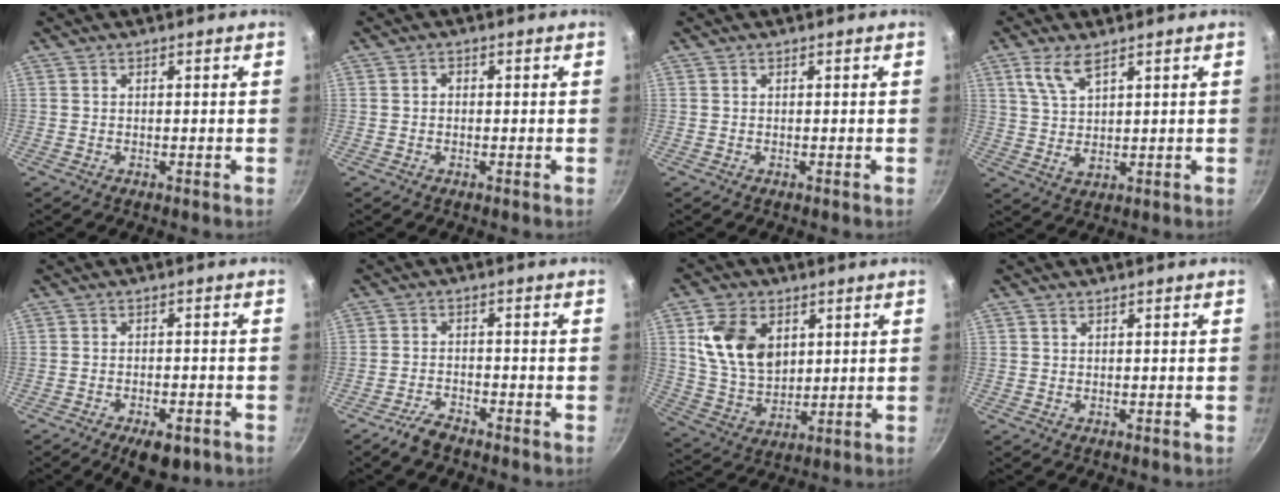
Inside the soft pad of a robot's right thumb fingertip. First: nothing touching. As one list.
[{"total": 1.1, "force": [-0.1, 1.0, 0.6], "torque": [-0.010, 0.006, -0.004]}, {"total": 0.0}, {"total": 6.5, "force": [3.7, 2.7, 4.7], "torque": [-0.086, -0.019, 0.079]}, {"total": 6.7, "force": [-3.8, 3.1, 4.6], "torque": [-0.056, 0.021, -0.048]}, {"total": 3.9, "force": [-3.3, 1.2, 1.7], "torque": [-0.033, 0.025, -0.065]}, {"total": 13.5, "force": [4.0, 9.6, 8.7], "torque": [-0.135, -0.020, 0.083]}, {"total": 0.7, "force": [0.4, 0.4, 0.4], "torque": [-0.004, 0.001, 0.006]}]